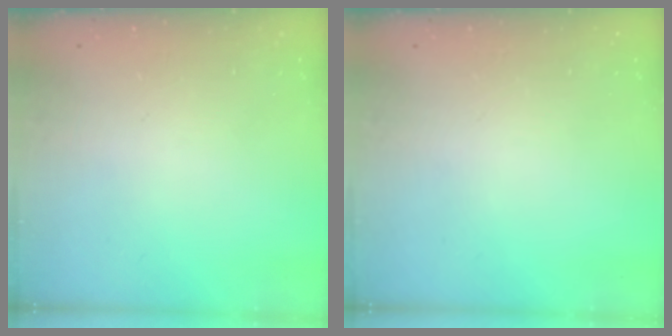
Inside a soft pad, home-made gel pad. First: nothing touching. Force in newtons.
{"total": 0.0}